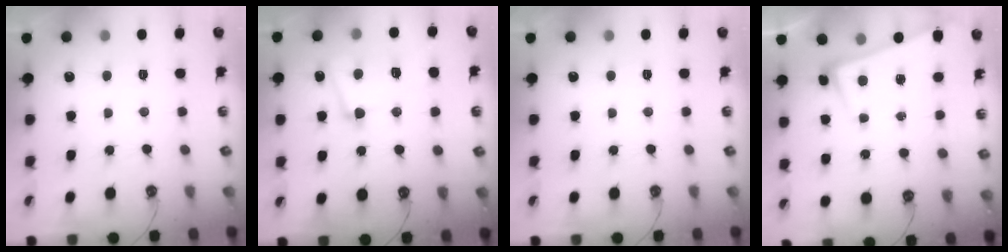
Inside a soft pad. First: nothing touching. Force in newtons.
{"total": 5.5, "press": 5.4, "slide": 1.1}
{"total": 0.0}
{"total": 0.8, "press": 0.7, "slide": 0.5}